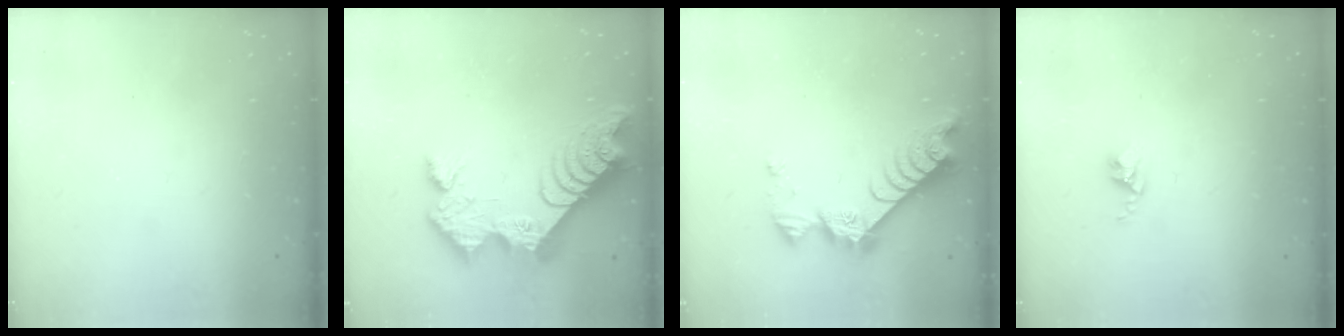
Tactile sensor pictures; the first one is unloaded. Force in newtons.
{"total": 17.2, "press": 17.2, "slide": 1.2}
{"total": 9.4, "press": 9.4, "slide": 0.9}
{"total": 2.6, "press": 2.6, "slide": 0.4}